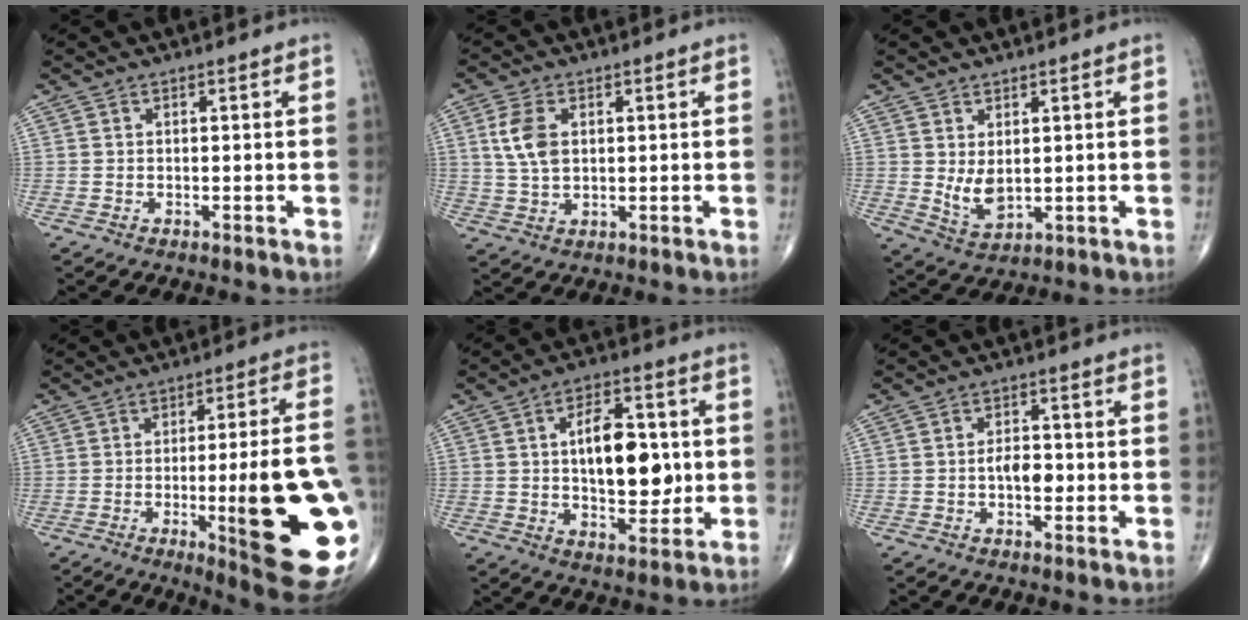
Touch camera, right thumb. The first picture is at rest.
{"total": 6.8, "force": [1.6, 4.1, 5.1], "torque": [-0.102, 0.000, 0.033]}
{"total": 4.9, "force": [0.8, 2.7, 4.0], "torque": [-0.066, -0.015, 0.028]}
{"total": 23.7, "force": [-4.9, 4.2, 22.8], "torque": [-0.258, -0.003, -0.056]}
{"total": 14.5, "force": [1.1, 7.7, 12.2], "torque": [-0.150, 0.004, 0.018]}
{"total": 4.6, "force": [-0.5, 2.6, 3.8], "torque": [-0.049, 0.007, -0.011]}